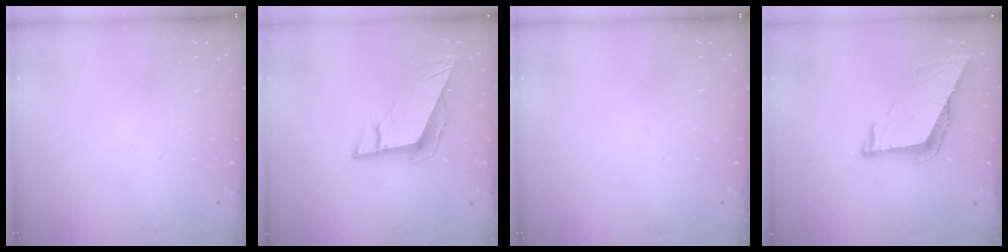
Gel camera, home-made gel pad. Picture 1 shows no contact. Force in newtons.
{"total": 9.6, "press": 9.4, "slide": 1.8}
{"total": 0.0}
{"total": 7.1, "press": 7.1, "slide": 0.2}